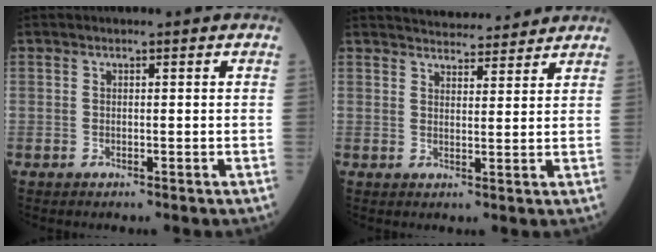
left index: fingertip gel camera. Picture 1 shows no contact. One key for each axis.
{"total": 9.4, "fx": 9.0, "fy": 1.5, "fz": 2.2, "tx": -0.032, "ty": 0.013, "tz": 0.121}